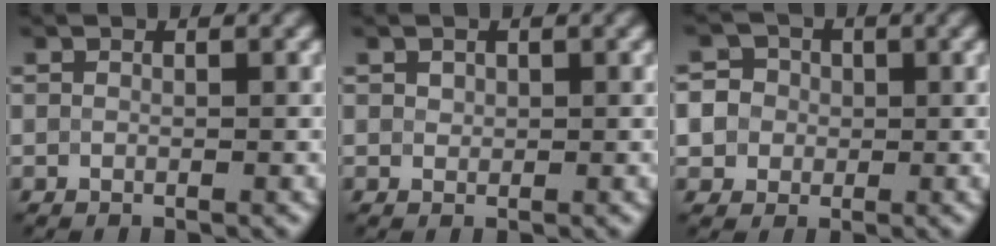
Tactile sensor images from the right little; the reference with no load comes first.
{"total": 0.6, "force": [0.4, 0.4, 0.1], "torque": [-0.003, 0.000, 0.008]}
{"total": 6.1, "force": [0.7, 5.7, 2.2], "torque": [-0.044, 0.040, -0.012]}